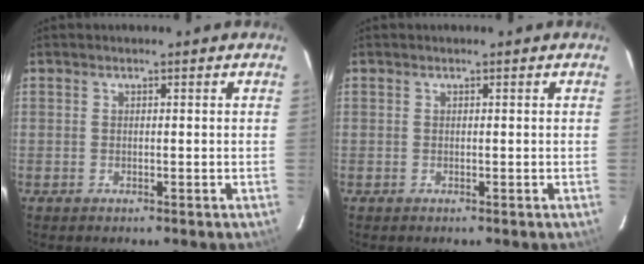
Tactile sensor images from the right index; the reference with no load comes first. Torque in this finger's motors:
{"motor_torque": [0.00, 0.00, 0.01, 0.00]}